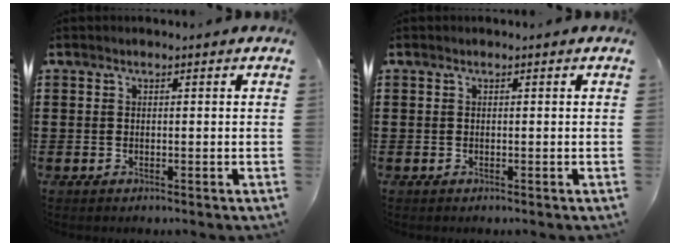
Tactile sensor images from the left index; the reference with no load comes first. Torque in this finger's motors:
{"motor_torque": [0.00, 0.00, 0.01, 0.00]}